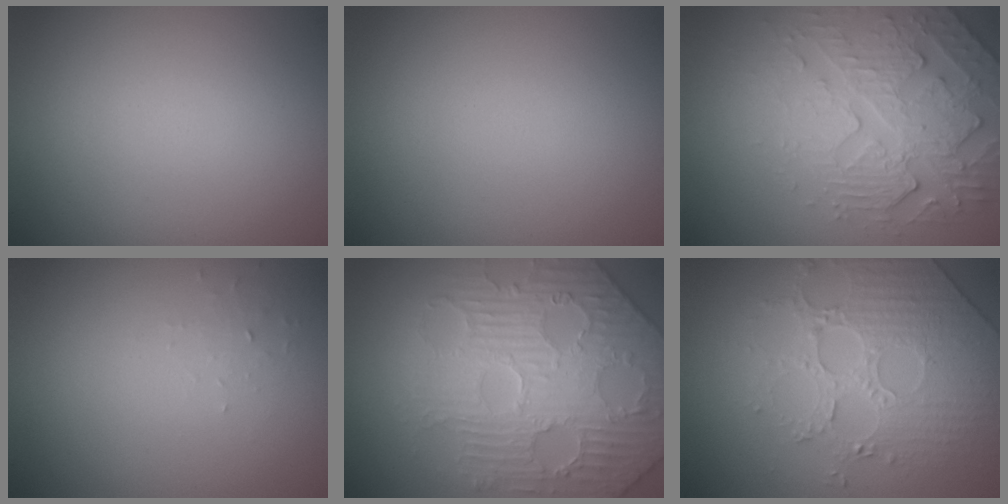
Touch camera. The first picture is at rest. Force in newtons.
{"total": 0.0}
{"total": 4.5, "press": 4.1, "slide": 1.8}
{"total": 0.6, "press": 0.3, "slide": 0.6}
{"total": 5.9, "press": 5.4, "slide": 2.2}
{"total": 4.5, "press": 4.1, "slide": 2.0}